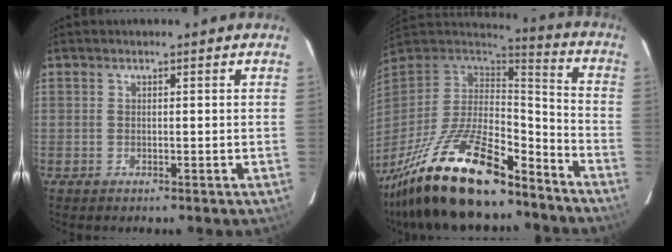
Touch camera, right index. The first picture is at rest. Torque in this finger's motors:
{"motor_torque": [1.11, -1.02, 1.06, 0.21]}